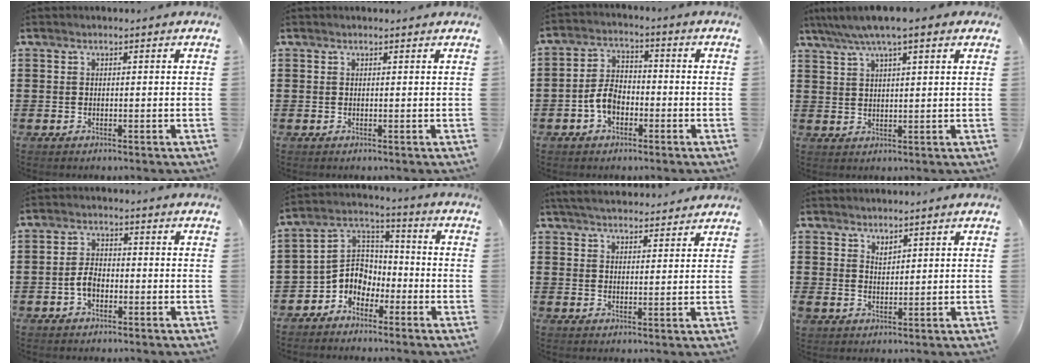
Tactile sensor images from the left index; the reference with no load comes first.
{"total": 0.0}
{"total": 5.2, "force": [-2.2, 3.3, 3.4], "torque": [-0.083, 0.005, -0.047]}
{"total": 5.7, "force": [4.0, 0.8, 4.0], "torque": [-0.085, -0.001, 0.069]}
{"total": 3.3, "force": [-1.1, 2.0, 2.5], "torque": [-0.069, -0.002, -0.029]}
{"total": 6.0, "force": [-3.4, 4.8, 1.4], "torque": [-0.051, 0.005, -0.075]}
{"total": 4.1, "force": [4.0, 0.4, 0.8], "torque": [-0.028, -0.011, 0.074]}
{"total": 2.0, "force": [1.7, 1.1, 0.3], "torque": [-0.009, 0.003, 0.032]}